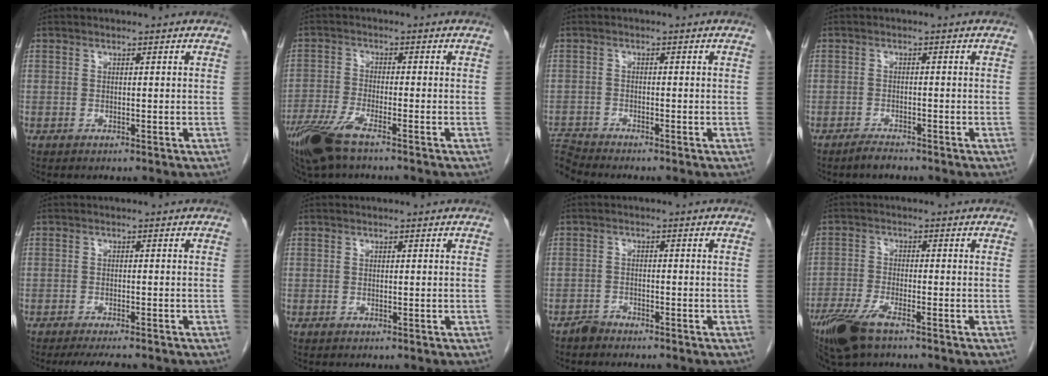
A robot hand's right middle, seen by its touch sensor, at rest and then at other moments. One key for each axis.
{"total": 7.6, "fx": -5.5, "fy": 0.9, "fz": 5.2, "tx": -0.108, "ty": -0.017, "tz": -0.108}
{"total": 3.6, "fx": -3.4, "fy": -1.0, "fz": -0.4, "tx": -0.001, "ty": -0.011, "tz": -0.064}
{"total": 1.8, "fx": -1.7, "fy": 0.2, "fz": 0.7, "tx": -0.021, "ty": -0.005, "tz": -0.028}
{"total": 5.6, "fx": -4.9, "fy": 0.8, "fz": 2.7, "tx": -0.037, "ty": -0.010, "tz": -0.072}
{"total": 0.0}
{"total": 1.6, "fx": -1.6, "fy": 0.5, "fz": 0.0, "tx": -0.003, "ty": 0.000, "tz": -0.028}
{"total": 7.3, "fx": -5.1, "fy": 1.7, "fz": 5.0, "tx": -0.106, "ty": -0.015, "tz": -0.094}